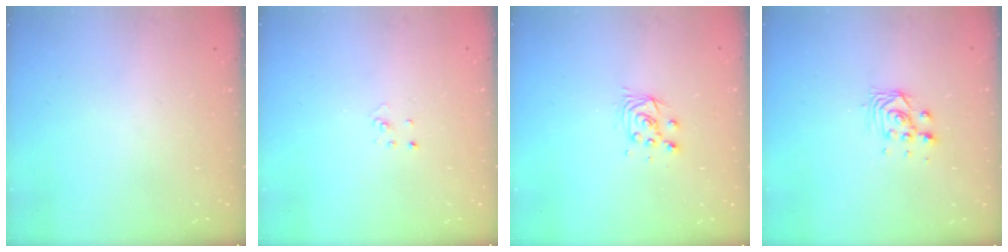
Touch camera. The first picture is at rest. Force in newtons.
{"total": 2.1, "press": 2.1, "slide": 0.1}
{"total": 5.5, "press": 5.5, "slide": 0.5}
{"total": 3.5, "press": 3.4, "slide": 0.8}